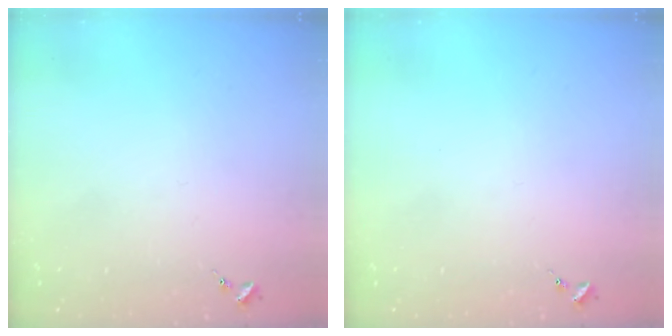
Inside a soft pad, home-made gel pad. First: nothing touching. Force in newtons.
{"total": 0.0}